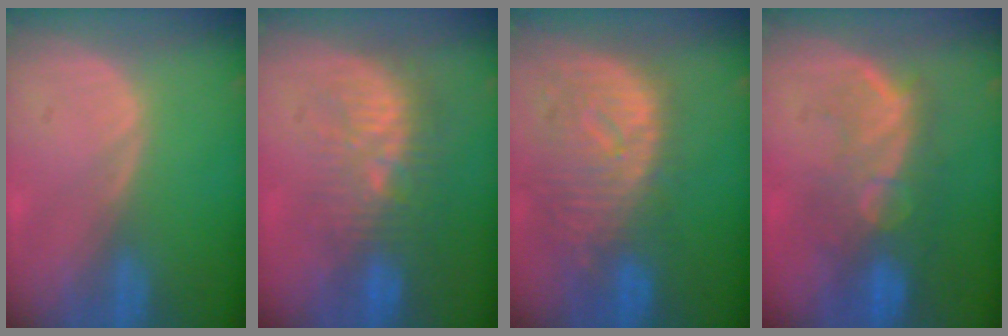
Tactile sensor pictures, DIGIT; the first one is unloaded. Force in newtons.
{"total": 9.2, "press": 8.9, "slide": 2.6}
{"total": 10.7, "press": 9.4, "slide": 4.9}
{"total": 9.7, "press": 8.7, "slide": 4.3}